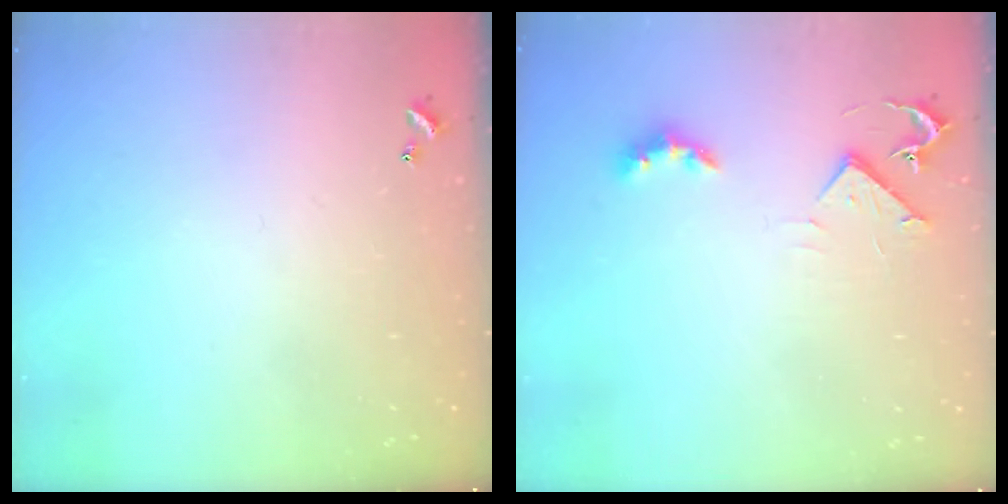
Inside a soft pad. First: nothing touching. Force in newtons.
{"total": 4.1, "press": 4.0, "slide": 0.5}